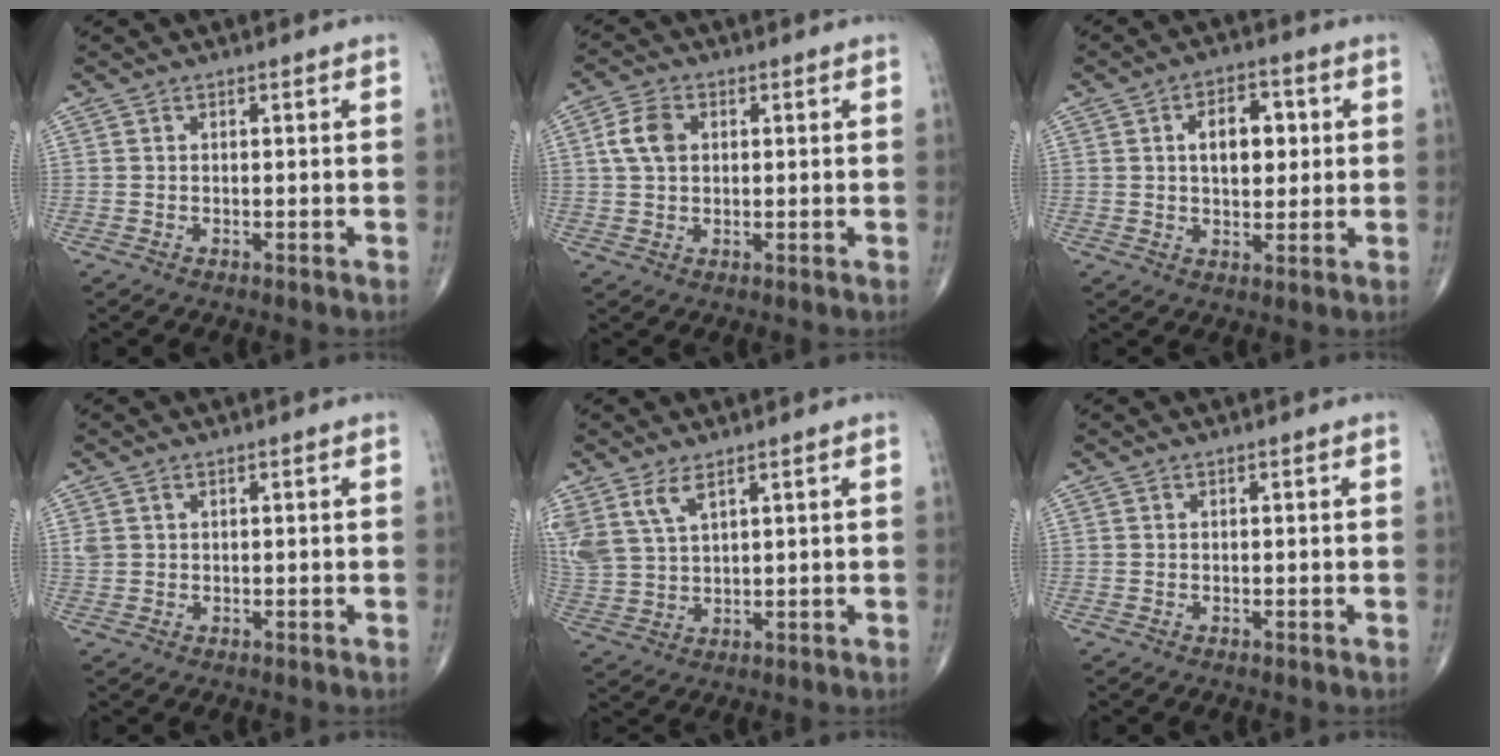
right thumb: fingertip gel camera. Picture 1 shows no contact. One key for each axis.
{"total": 5.5, "fx": 1.1, "fy": 3.8, "fz": 3.8, "tx": -0.075, "ty": 0.006, "tz": 0.018}
{"total": 8.6, "fx": 1.6, "fy": 5.1, "fz": 6.8, "tx": -0.076, "ty": 0.003, "tz": 0.025}
{"total": 1.6, "fx": 0.8, "fy": 1.1, "fz": 0.8, "tx": -0.018, "ty": 0.006, "tz": 0.021}
{"total": 7.7, "fx": 4.6, "fy": 3.6, "fz": 5.1, "tx": -0.113, "ty": -0.011, "tz": 0.104}
{"total": 0.0}